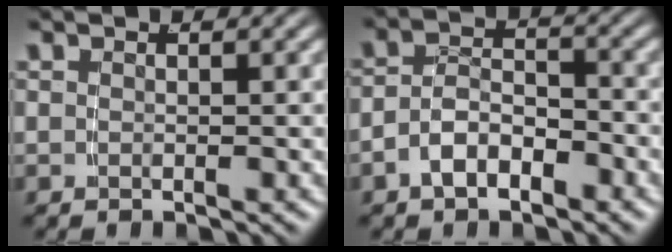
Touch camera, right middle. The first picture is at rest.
{"total": 4.3, "force": [-2.4, 2.9, 2.2], "torque": [-0.034, -0.006, -0.043]}